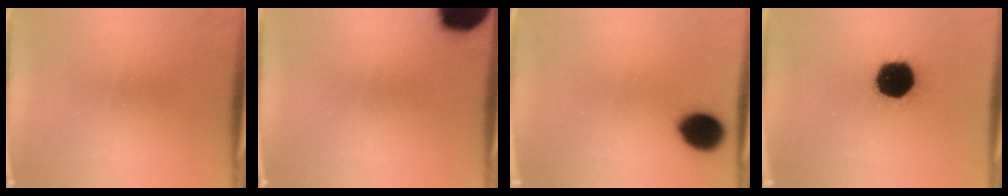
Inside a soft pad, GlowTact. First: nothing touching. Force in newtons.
{"total": 17.5}
{"total": 9.6}
{"total": 17.1}